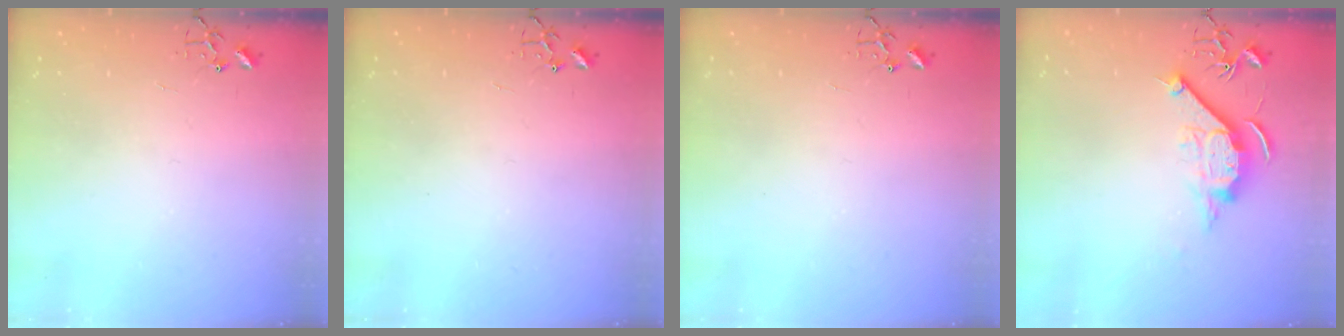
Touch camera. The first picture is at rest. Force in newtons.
{"total": 0.0}
{"total": 0.0}
{"total": 10.7, "press": 10.7, "slide": 1.1}